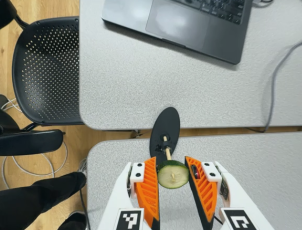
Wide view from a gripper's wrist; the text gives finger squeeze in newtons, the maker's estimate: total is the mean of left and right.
{"total": 8.4, "left": 8.6, "right": 8.2}